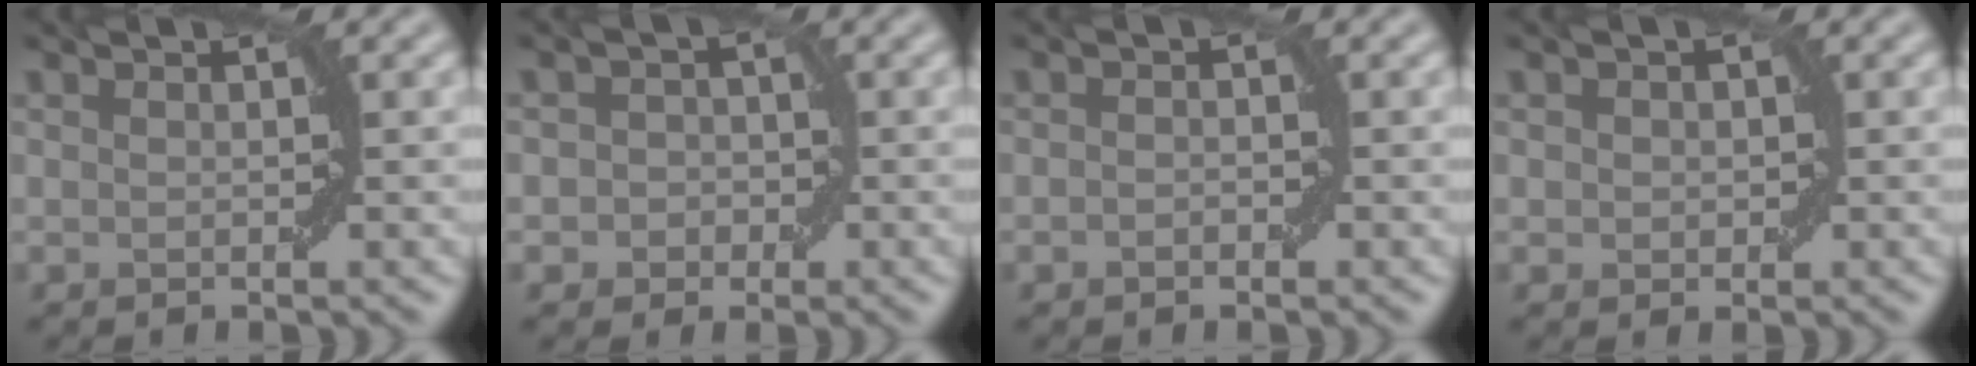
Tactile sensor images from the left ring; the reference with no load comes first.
{"total": 2.5, "force": [-0.3, 2.3, 0.8], "torque": [0.015, 0.008, -0.021]}
{"total": 0.8, "force": [-0.4, 0.5, 0.6], "torque": [-0.009, 0.002, -0.006]}
{"total": 1.1, "force": [0.1, 1.0, 0.5], "torque": [-0.005, 0.001, 0.001]}